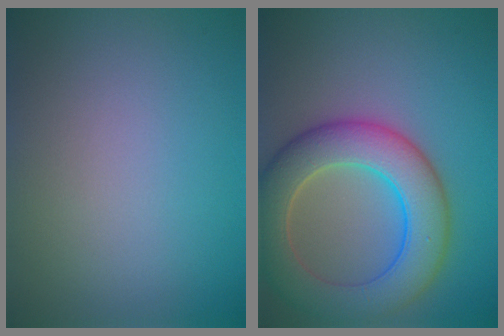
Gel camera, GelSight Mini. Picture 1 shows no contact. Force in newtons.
{"total": 8.5, "press": 8.4, "slide": 0.5}